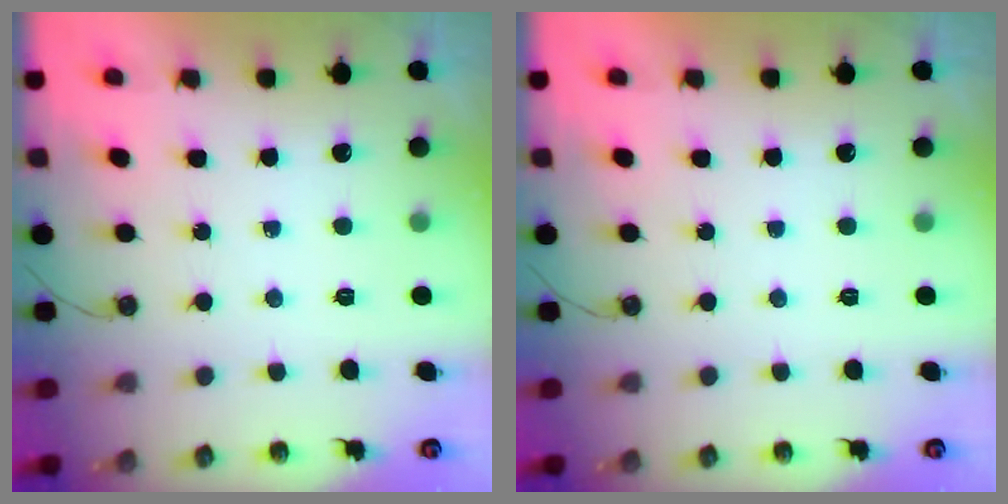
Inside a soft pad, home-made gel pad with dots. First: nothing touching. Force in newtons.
{"total": 0.0}